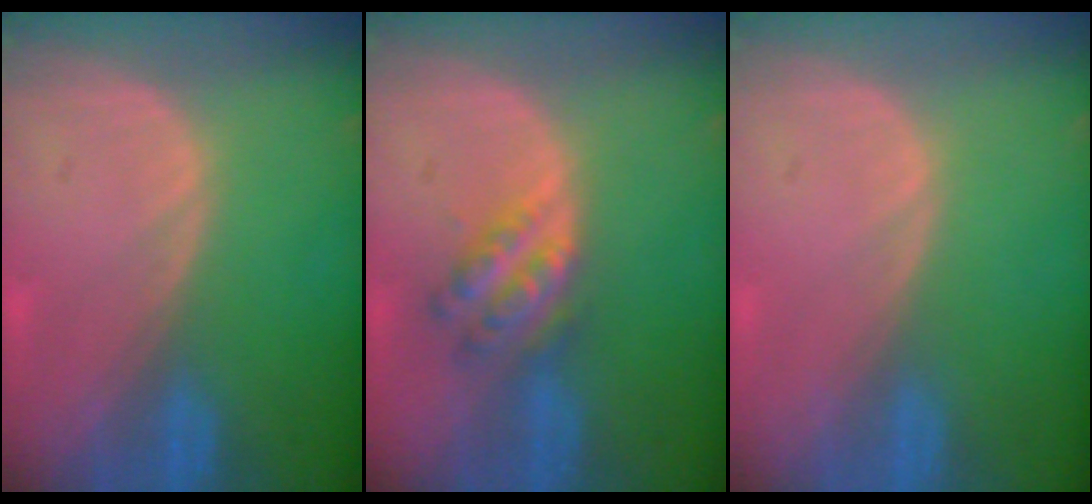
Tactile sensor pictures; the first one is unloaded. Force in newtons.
{"total": 5.5, "press": 5.0, "slide": 2.4}
{"total": 0.0}